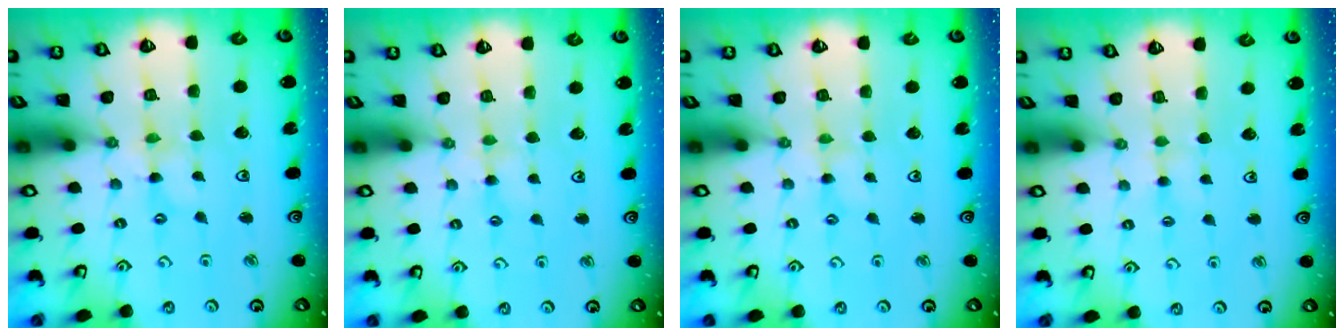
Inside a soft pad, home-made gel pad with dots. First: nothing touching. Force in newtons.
{"total": 2.8, "press": 2.8, "slide": 0.5}
{"total": 2.5, "press": 2.5, "slide": 0.4}
{"total": 1.7, "press": 1.7, "slide": 0.3}